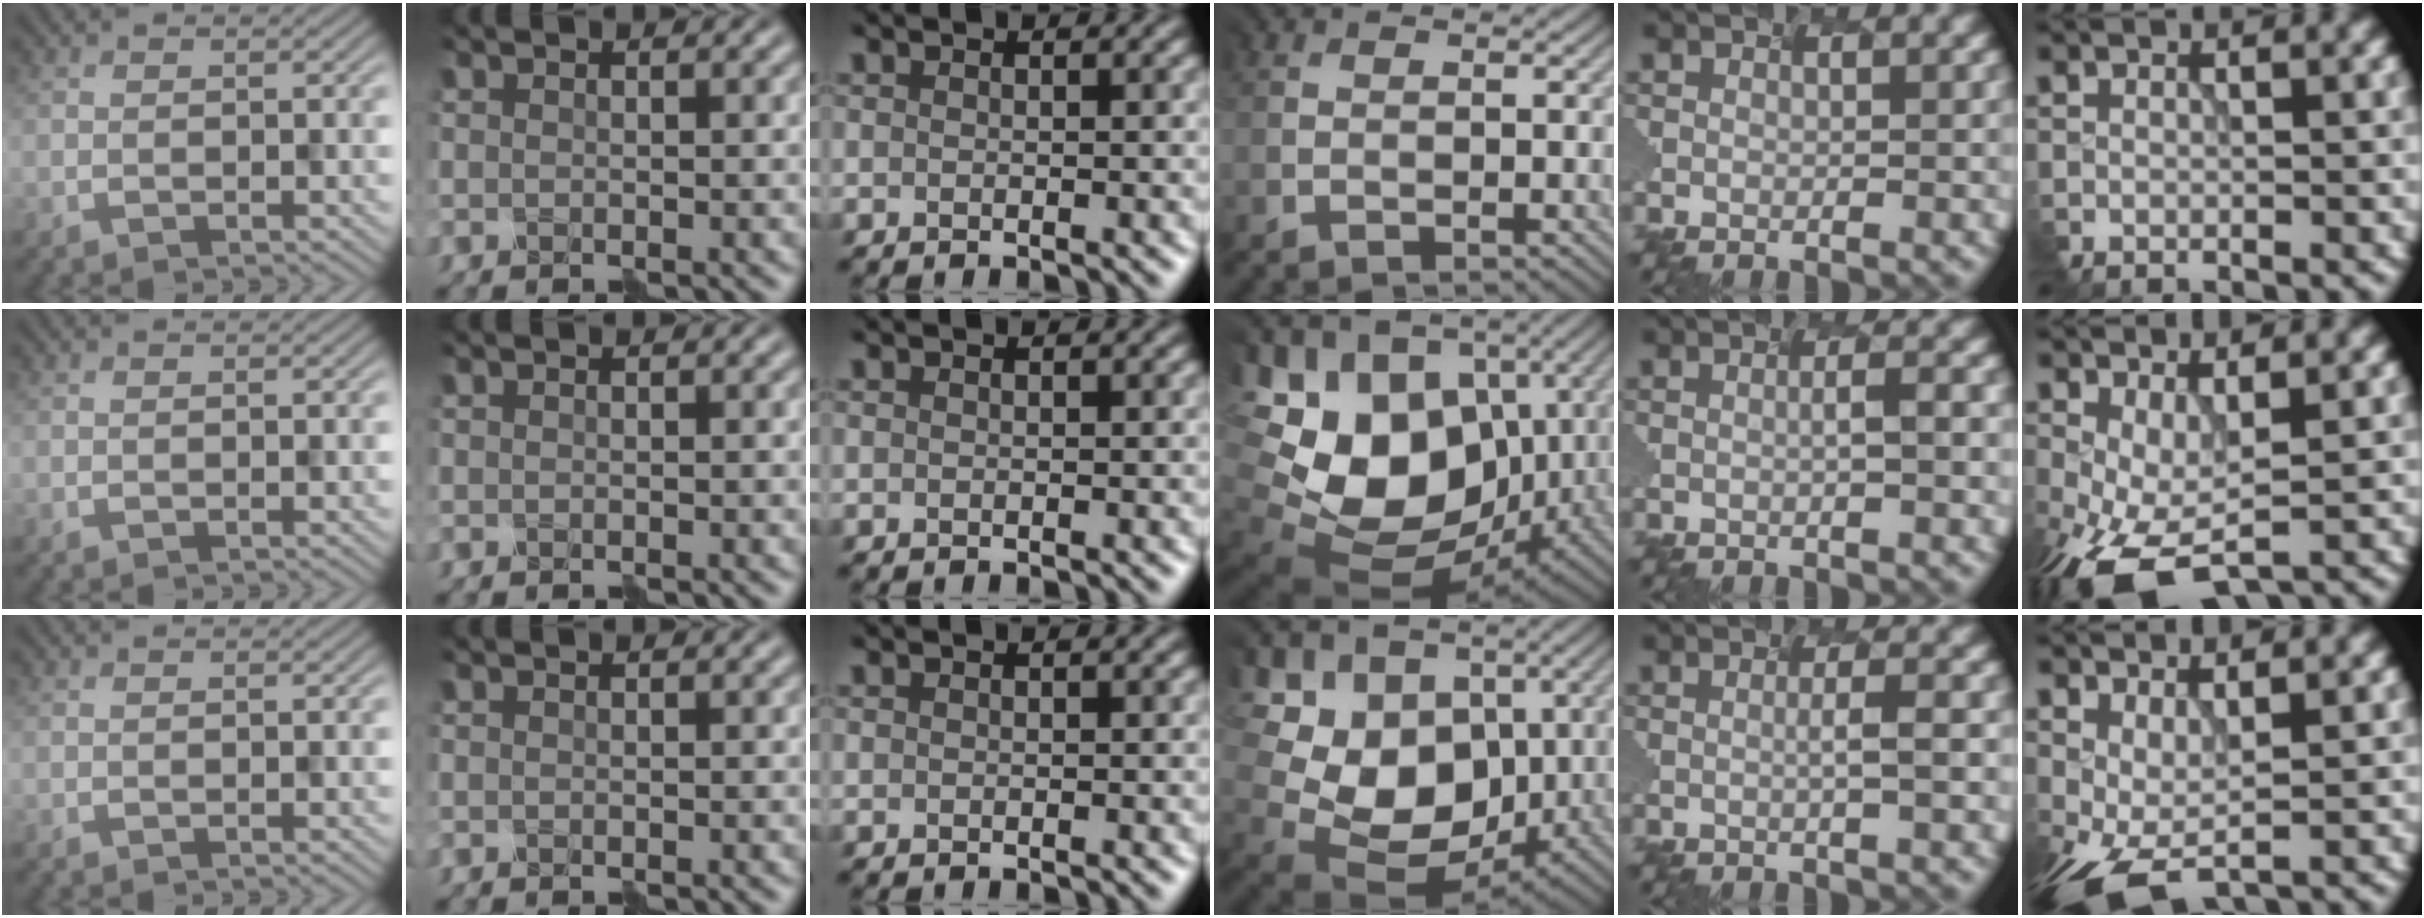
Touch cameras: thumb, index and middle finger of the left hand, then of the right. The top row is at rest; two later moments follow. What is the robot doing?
{"motion": "disassemble", "object": "velcro strap"}